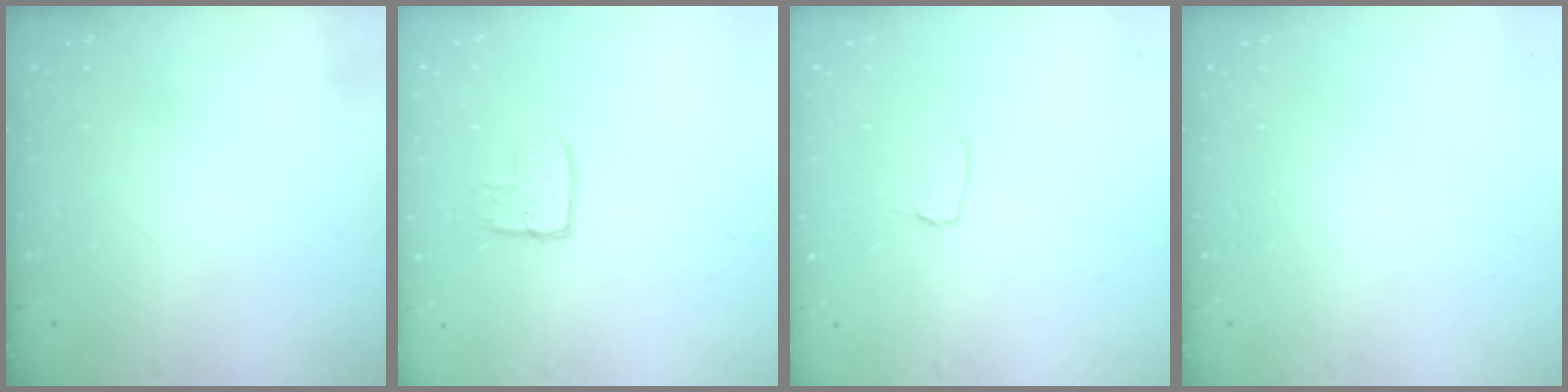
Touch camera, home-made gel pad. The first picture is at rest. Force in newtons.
{"total": 8.8, "press": 8.8, "slide": 0.6}
{"total": 3.7, "press": 3.7, "slide": 0.3}
{"total": 0.0}